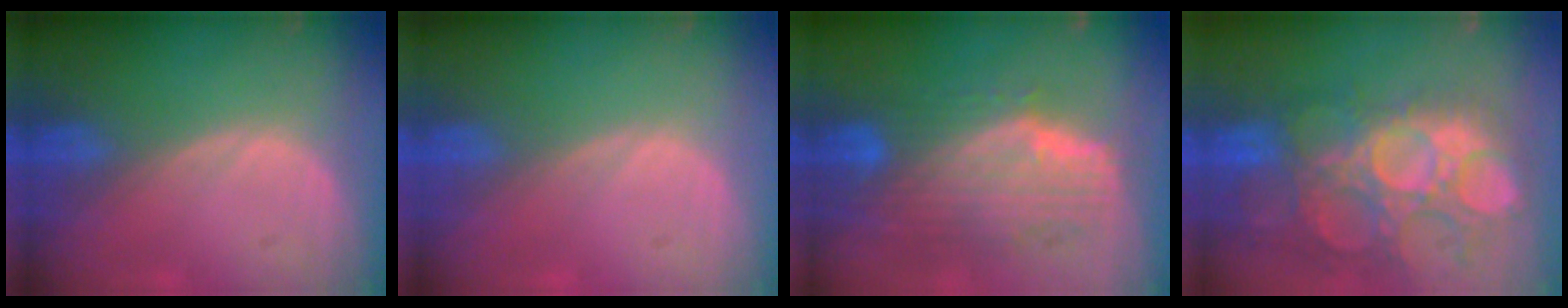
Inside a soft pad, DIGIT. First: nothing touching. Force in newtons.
{"total": 0.0}
{"total": 10.0, "press": 8.9, "slide": 4.7}
{"total": 14.4, "press": 12.7, "slide": 6.8}